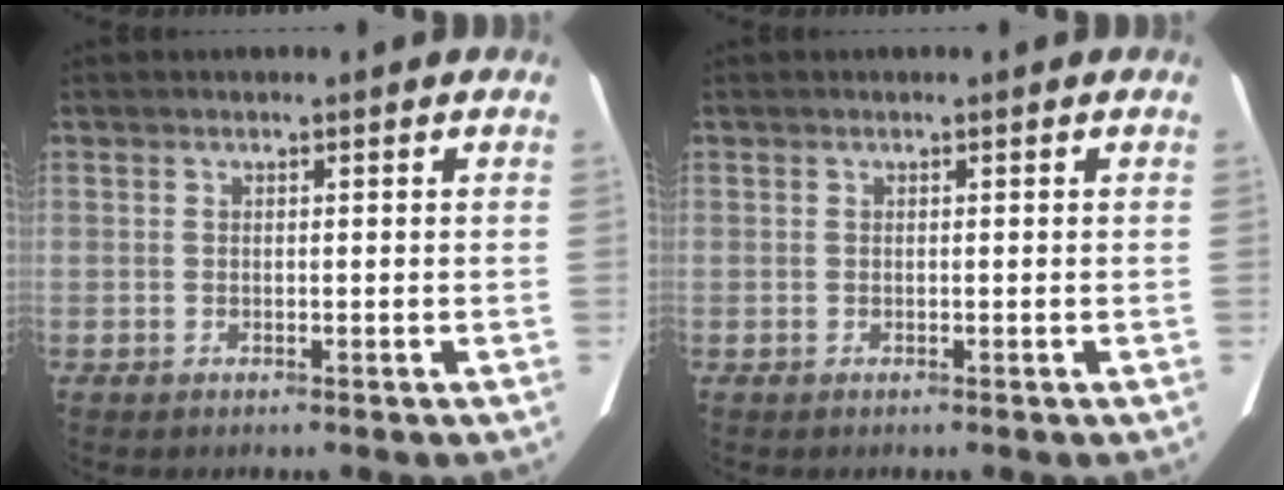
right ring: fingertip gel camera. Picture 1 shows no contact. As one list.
[{"total": 0.0}]